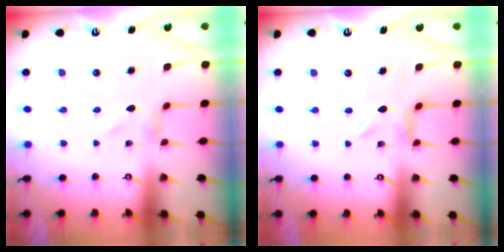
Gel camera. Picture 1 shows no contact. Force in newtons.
{"total": 6.9, "press": 6.9, "slide": 0.7}